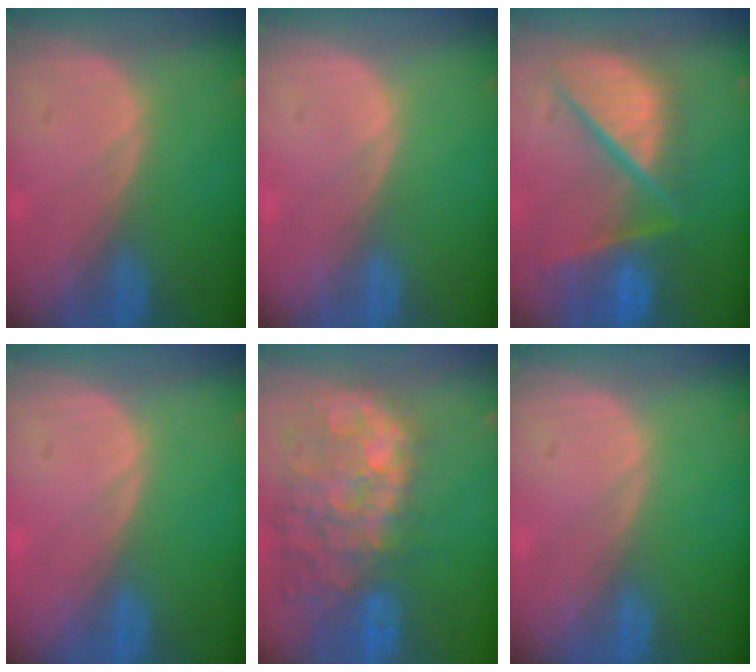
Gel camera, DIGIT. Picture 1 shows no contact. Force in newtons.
{"total": 0.0}
{"total": 12.1, "press": 10.0, "slide": 6.8}
{"total": 0.0}
{"total": 13.6, "press": 11.5, "slide": 7.2}
{"total": 0.0}